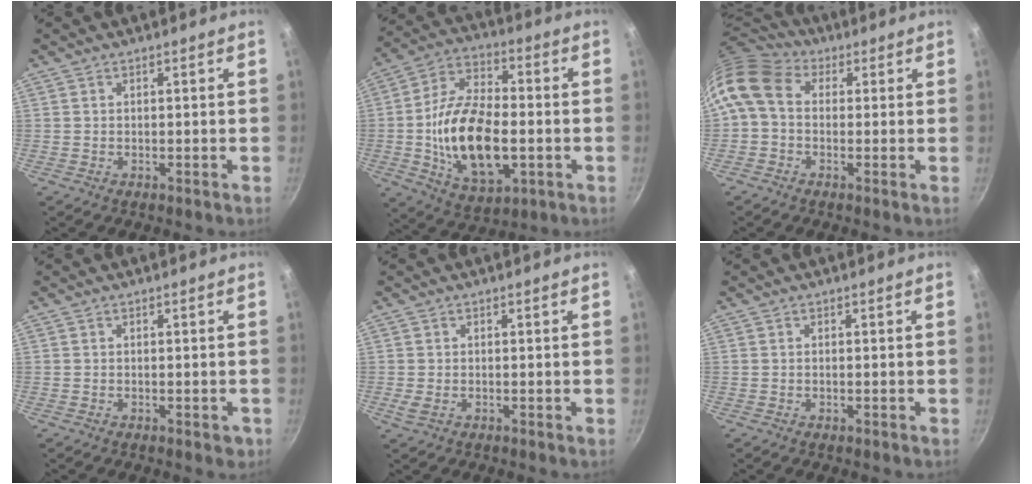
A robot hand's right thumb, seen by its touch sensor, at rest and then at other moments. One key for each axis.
{"total": 20.4, "fx": -2.8, "fy": 11.1, "fz": 16.8, "tx": -0.292, "ty": 0.020, "tz": -0.047}
{"total": 10.6, "fx": 1.4, "fy": 8.1, "fz": 6.8, "tx": -0.132, "ty": 0.023, "tz": 0.006}
{"total": 1.6, "fx": -0.6, "fy": 0.8, "fz": 1.3, "tx": -0.013, "ty": -0.001, "tz": -0.007}
{"total": 1.5, "fx": -0.1, "fy": 0.9, "fz": 1.2, "tx": -0.022, "ty": -0.002, "tz": -0.002}
{"total": 0.0}